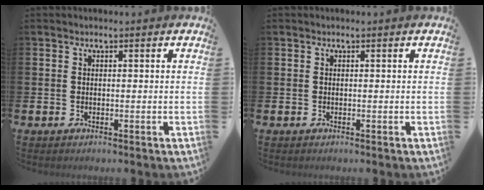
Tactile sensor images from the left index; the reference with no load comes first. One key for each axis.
{"total": 0.0}